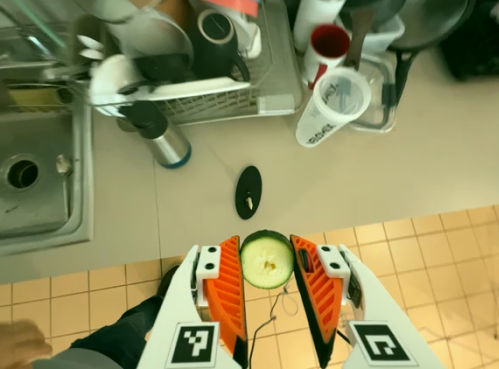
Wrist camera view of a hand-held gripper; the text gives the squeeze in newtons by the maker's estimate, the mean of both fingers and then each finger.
{"total": 7.5, "left": 7.5, "right": 7.5}